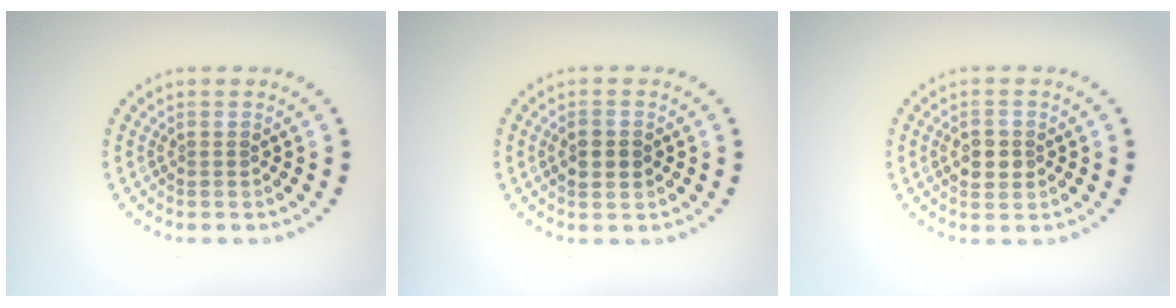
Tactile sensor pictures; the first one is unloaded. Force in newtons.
{"total": 2.5, "press": 2.5, "slide": 0.2}
{"total": 2.6, "press": 2.6, "slide": 0.2}